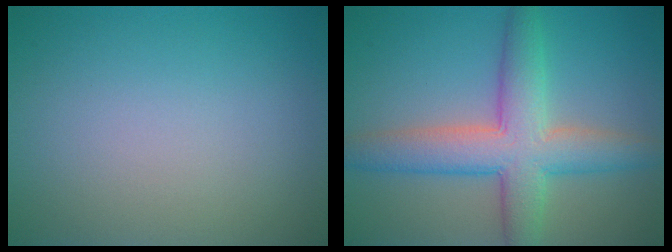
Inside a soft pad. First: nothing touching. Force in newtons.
{"total": 6.9, "press": 6.9, "slide": 0.2}